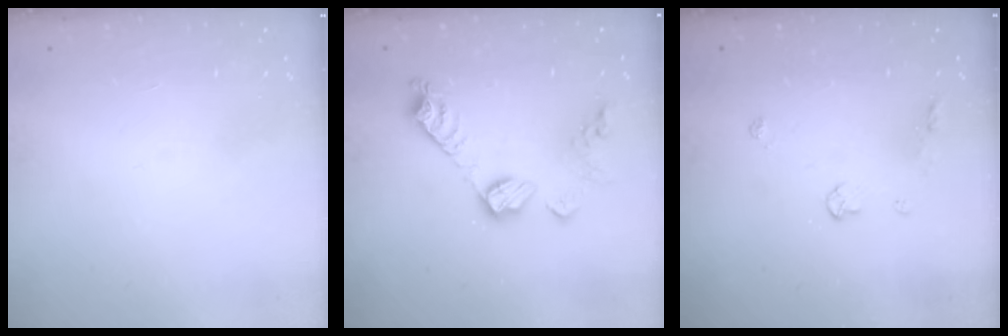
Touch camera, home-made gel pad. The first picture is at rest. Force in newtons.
{"total": 12.1, "press": 12.1, "slide": 0.5}
{"total": 4.6, "press": 4.5, "slide": 0.7}